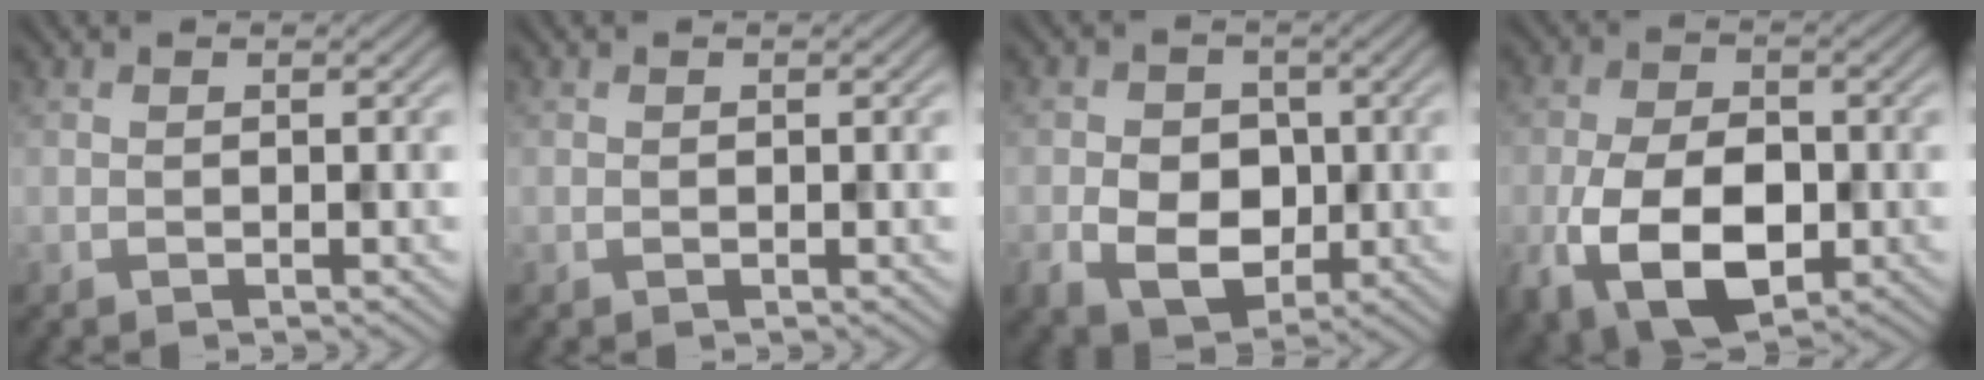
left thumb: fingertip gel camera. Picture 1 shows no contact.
{"total": 0.0}
{"total": 7.8, "force": [-1.4, 6.3, 4.5], "torque": [-0.082, -0.016, -0.034]}
{"total": 11.4, "force": [-3.4, 6.9, 8.4], "torque": [-0.182, -0.025, -0.062]}